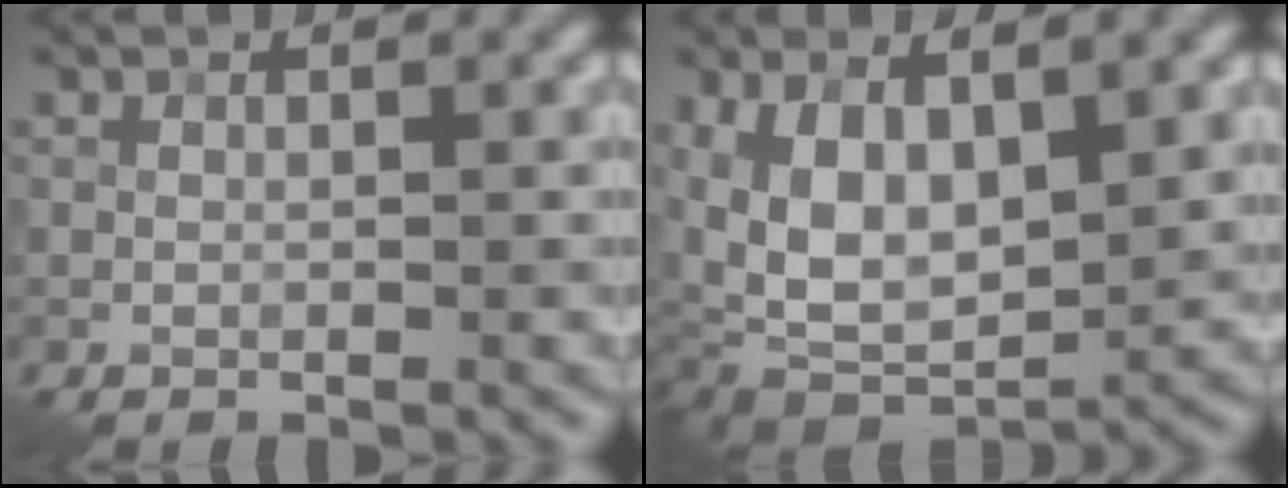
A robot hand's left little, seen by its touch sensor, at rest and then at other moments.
{"total": 11.3, "force": [1.0, 6.2, 9.4], "torque": [-0.176, -0.011, 0.023]}